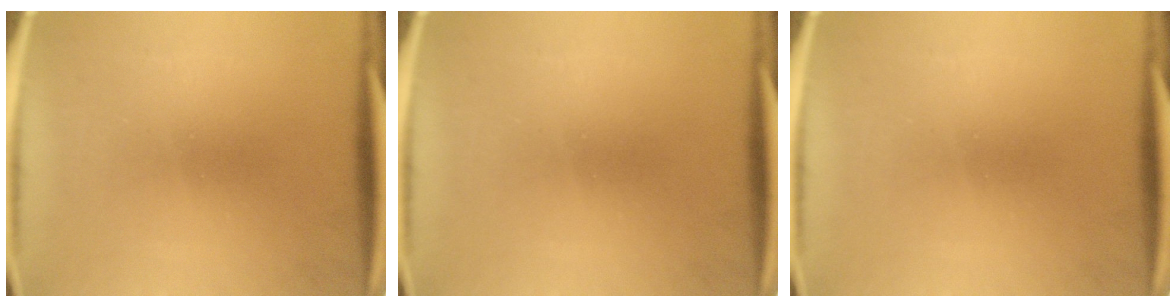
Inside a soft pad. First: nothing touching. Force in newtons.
{"total": 0.0}
{"total": 0.0}